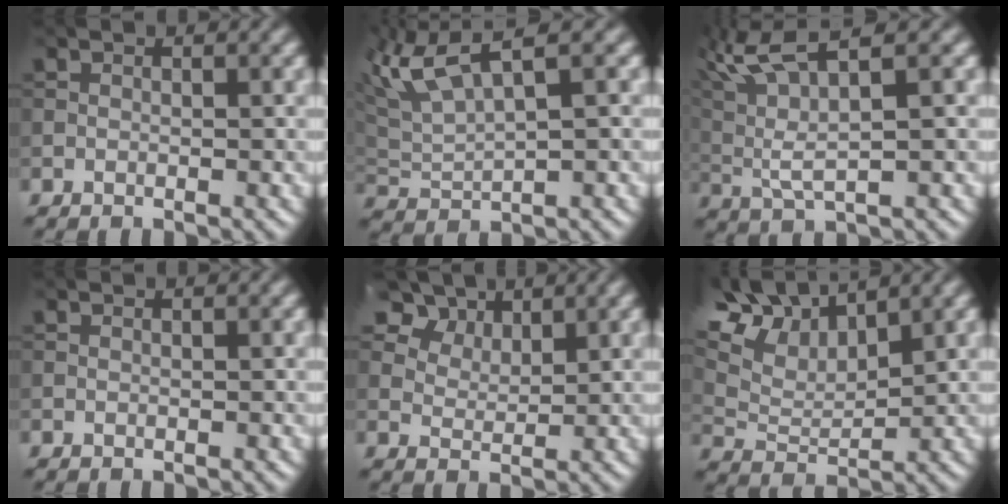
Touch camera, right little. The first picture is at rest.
{"total": 4.9, "force": [2.5, 1.0, 4.1], "torque": [-0.113, 0.024, 0.066]}
{"total": 5.8, "force": [3.0, 0.9, 4.8], "torque": [-0.121, 0.019, 0.079]}
{"total": 0.0}
{"total": 5.8, "force": [4.4, 3.0, 2.2], "torque": [-0.071, -0.001, 0.089]}
{"total": 7.8, "force": [6.2, 2.2, 4.3], "torque": [-0.115, 0.021, 0.120]}